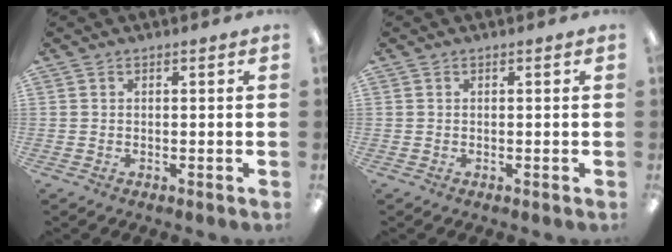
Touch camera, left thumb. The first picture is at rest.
{"total": 0.0}